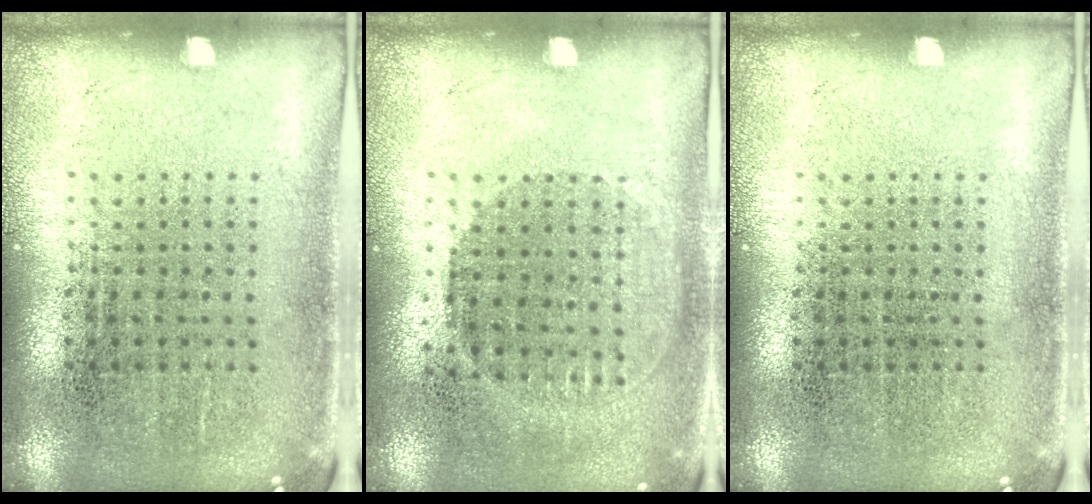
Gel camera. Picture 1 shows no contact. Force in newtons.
{"total": 1.0, "press": 0.9, "slide": 0.4}
{"total": 0.0}